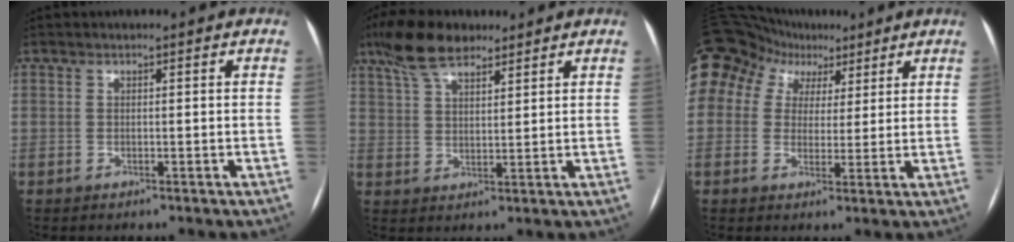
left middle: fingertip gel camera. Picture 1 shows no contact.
{"total": 8.7, "force": [6.5, 3.0, 4.8], "torque": [-0.102, 0.021, 0.123]}
{"total": 16.6, "force": [8.4, 13.1, 5.9], "torque": [-0.178, 0.079, 0.156]}